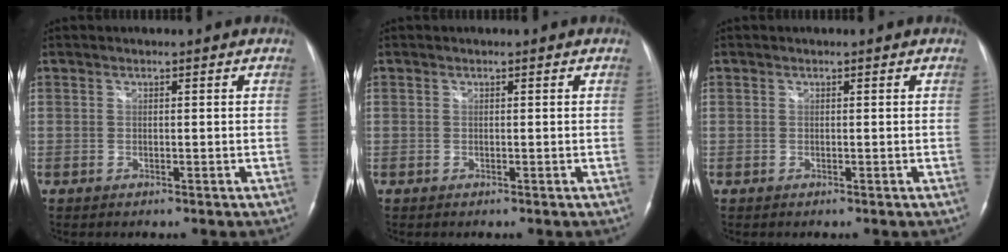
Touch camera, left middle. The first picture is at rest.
{"total": 0.0}
{"total": 0.0}